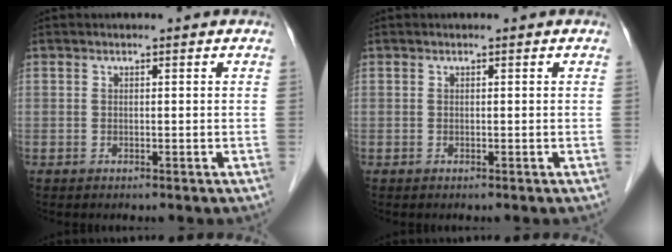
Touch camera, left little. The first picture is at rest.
{"total": 0.0}